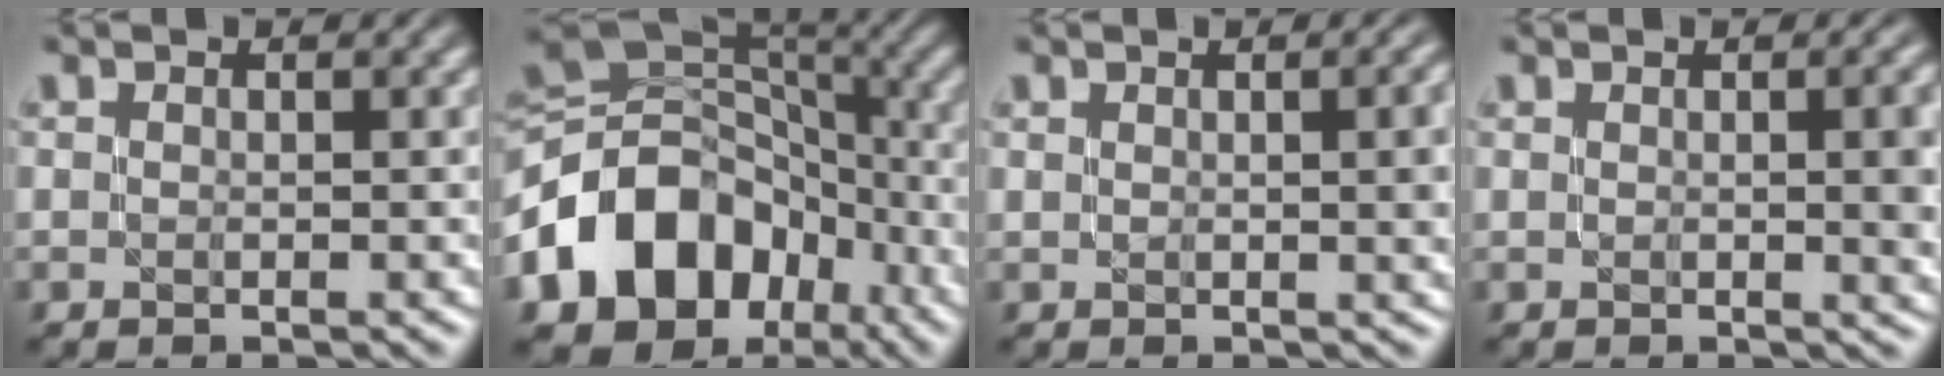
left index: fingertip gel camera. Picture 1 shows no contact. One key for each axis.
{"total": 14.2, "fx": -5.9, "fy": 10.7, "fz": 7.3, "tx": -0.144, "ty": 0.002, "tz": -0.116}
{"total": 4.1, "fx": 0.7, "fy": 1.5, "fz": 3.8, "tx": -0.037, "ty": 0.004, "tz": 0.019}
{"total": 3.6, "fx": 0.2, "fy": 0.9, "fz": 3.5, "tx": -0.042, "ty": 0.003, "tz": 0.004}